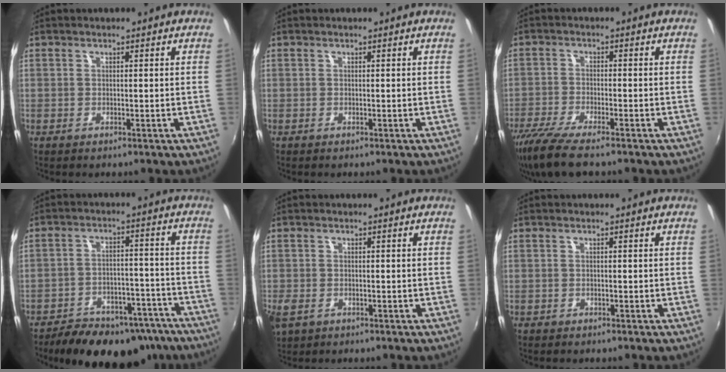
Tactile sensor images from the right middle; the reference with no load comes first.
{"total": 0.0}
{"total": 10.4, "force": [-8.3, 1.8, 6.0], "torque": [-0.143, -0.038, -0.153]}
{"total": 21.4, "force": [-17.1, 9.4, 8.9], "torque": [-0.162, 0.016, -0.215]}
{"total": 4.9, "force": [-2.2, 3.2, 2.9], "torque": [-0.068, -0.013, -0.042]}
{"total": 0.9, "force": [-0.7, 0.6, 0.1], "torque": [-0.006, -0.002, -0.011]}